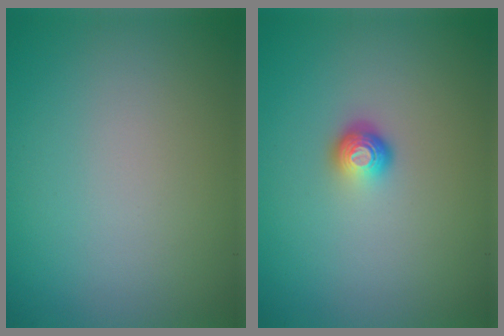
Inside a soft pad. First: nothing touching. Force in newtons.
{"total": 1.8, "press": 1.2, "slide": 1.3}